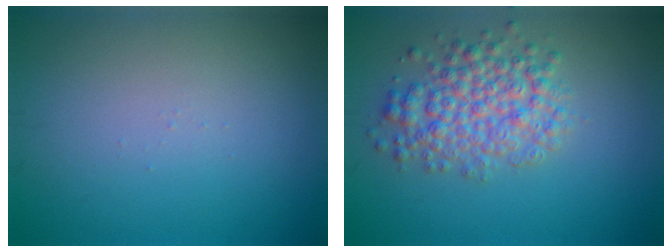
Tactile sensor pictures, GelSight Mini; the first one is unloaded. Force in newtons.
{"total": 4.9, "press": 4.9, "slide": 0.1}